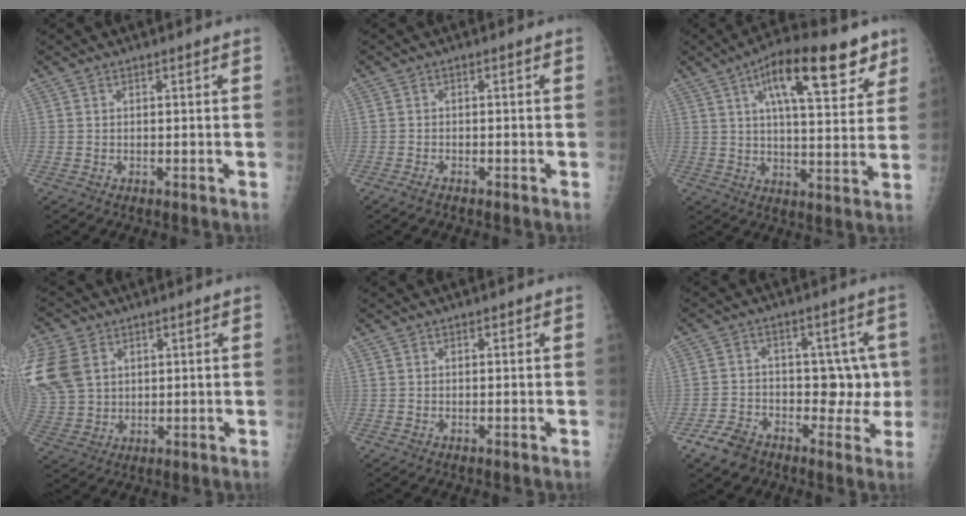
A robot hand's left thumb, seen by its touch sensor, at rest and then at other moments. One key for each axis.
{"total": 1.1, "fx": -1.0, "fy": 0.2, "fz": 0.5, "tx": -0.010, "ty": -0.001, "tz": -0.020}
{"total": 16.6, "fx": 8.7, "fy": 5.9, "fz": 12.8, "tx": -0.158, "ty": -0.021, "tz": 0.129}
{"total": 14.8, "fx": 5.2, "fy": 11.1, "fz": 8.2, "tx": -0.200, "ty": 0.000, "tz": 0.110}
{"total": 0.0}
{"total": 10.1, "fx": -3.3, "fy": 7.7, "fz": 5.7, "tx": -0.026, "ty": 0.034, "tz": -0.051}